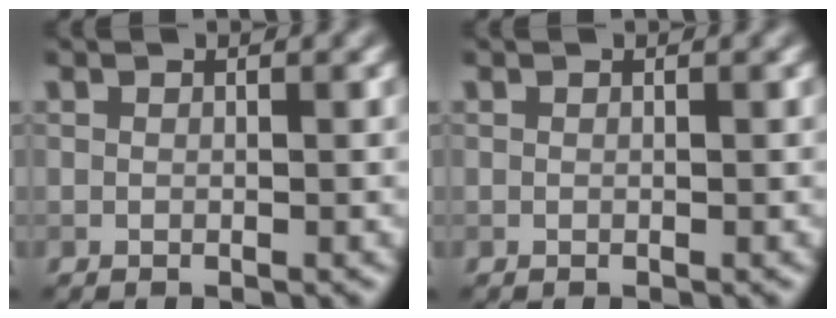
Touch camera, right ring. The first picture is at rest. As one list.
[{"total": 0.0}]